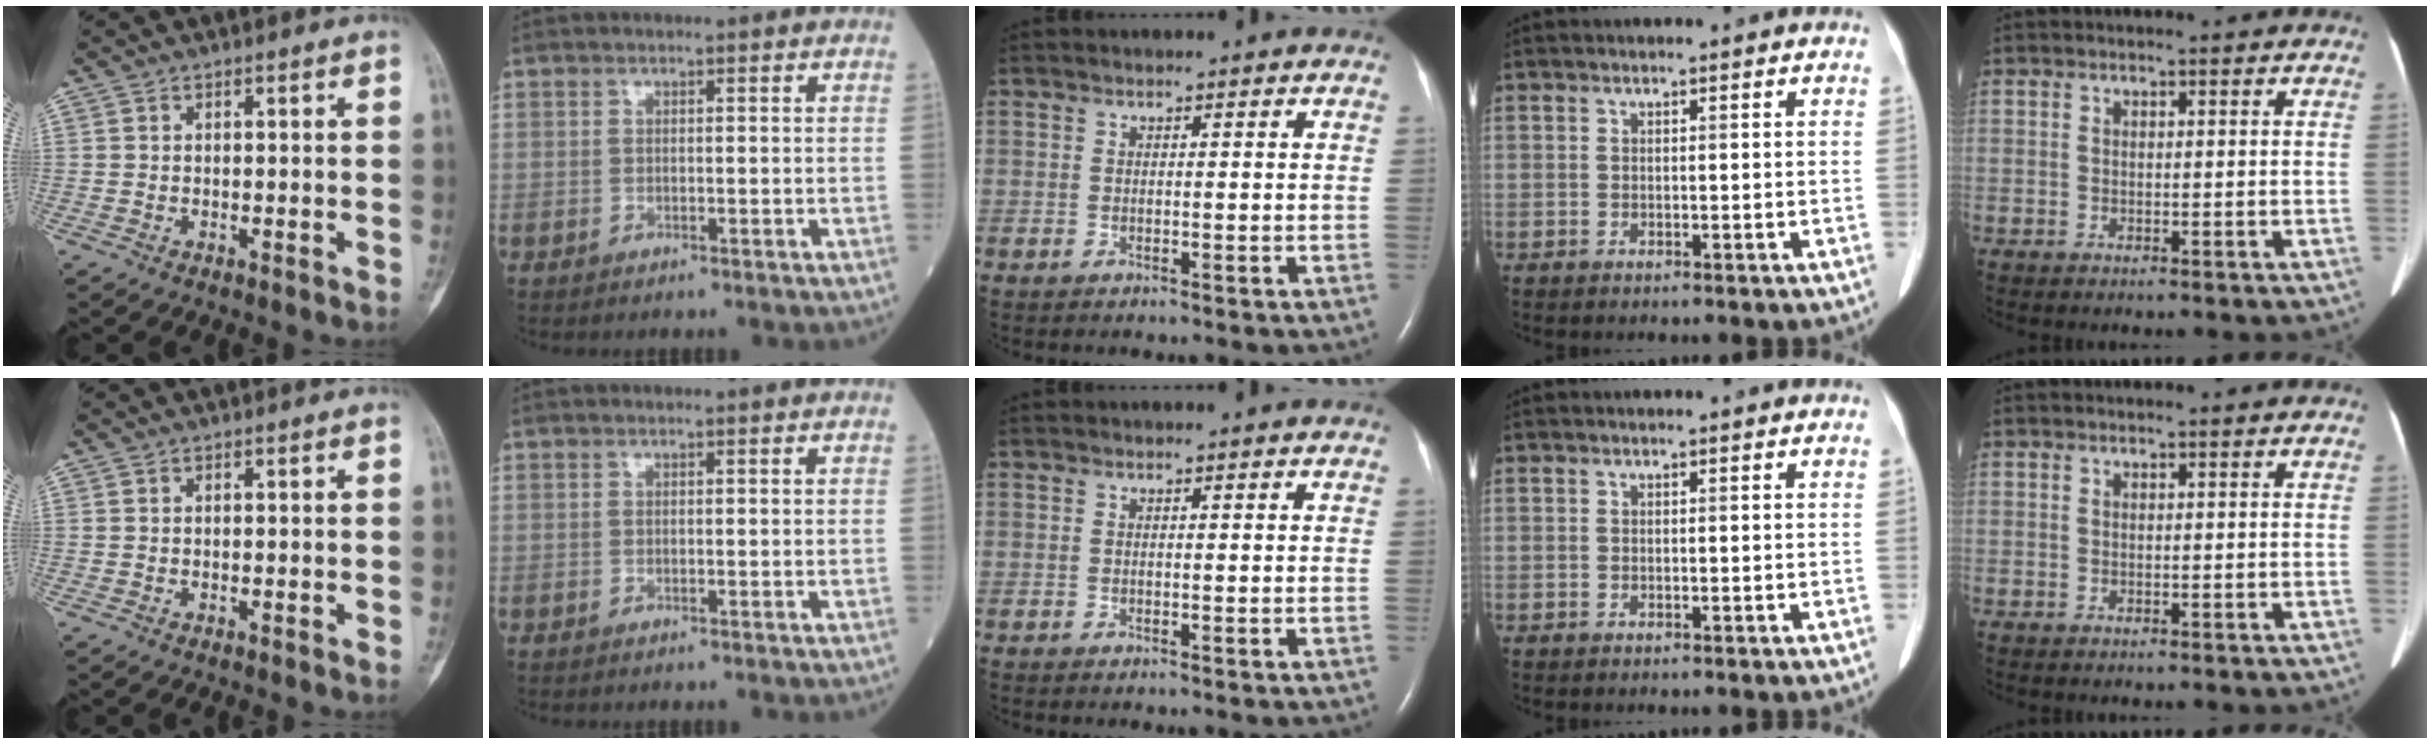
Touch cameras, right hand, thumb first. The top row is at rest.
{}